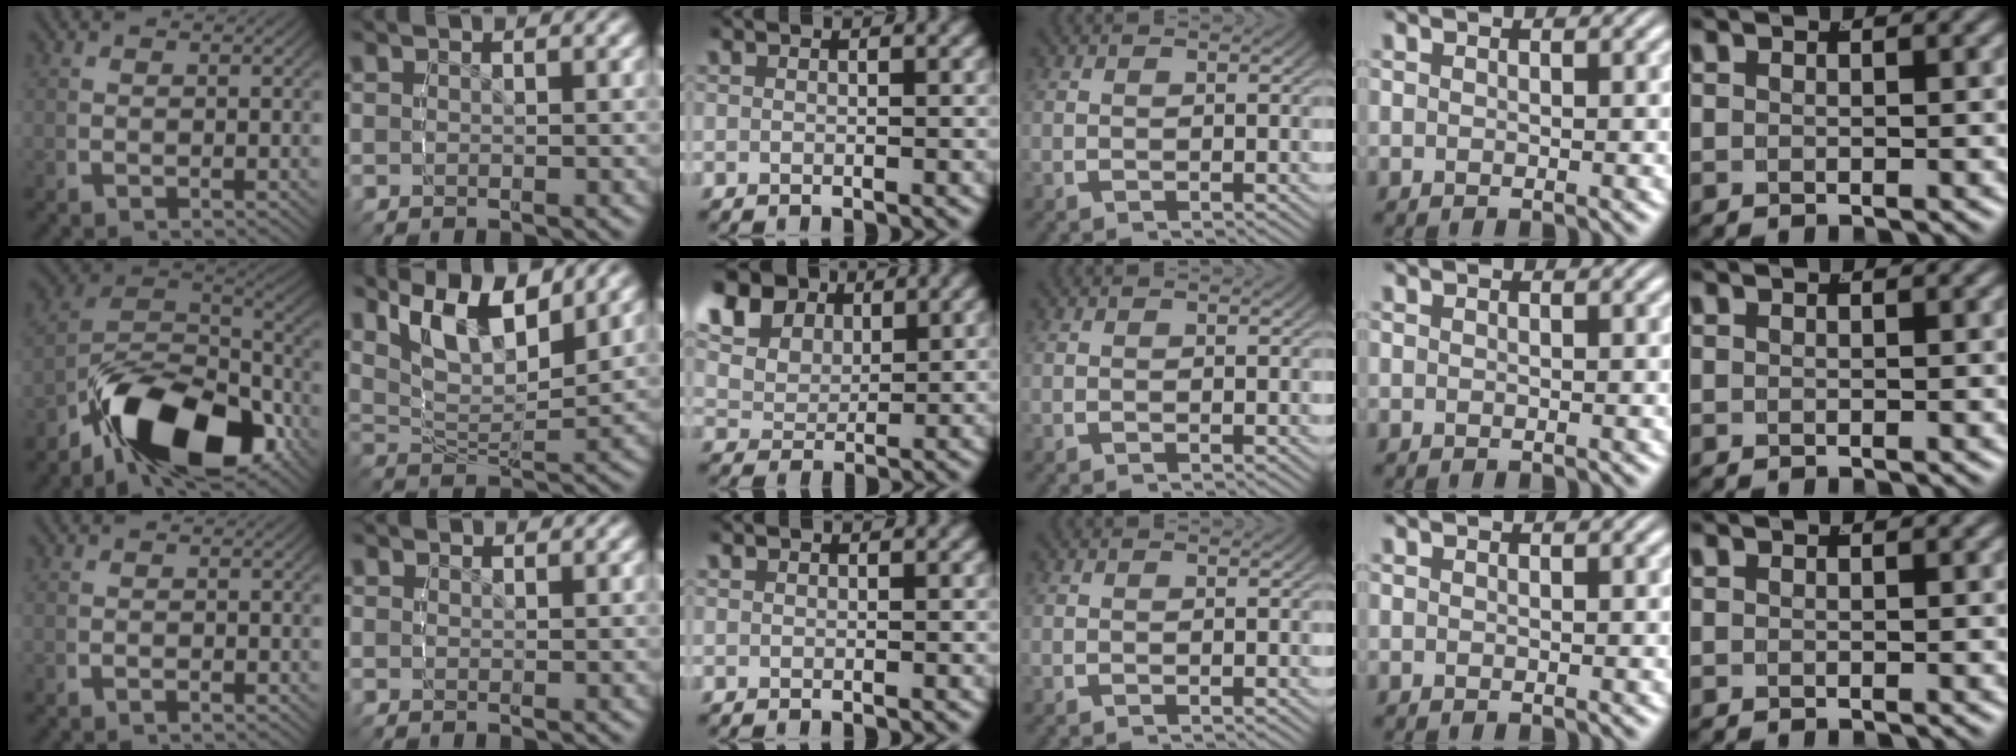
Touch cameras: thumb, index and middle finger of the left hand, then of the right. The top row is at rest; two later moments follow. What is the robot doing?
{"motion": "lift_and_place", "object": "glasses"}